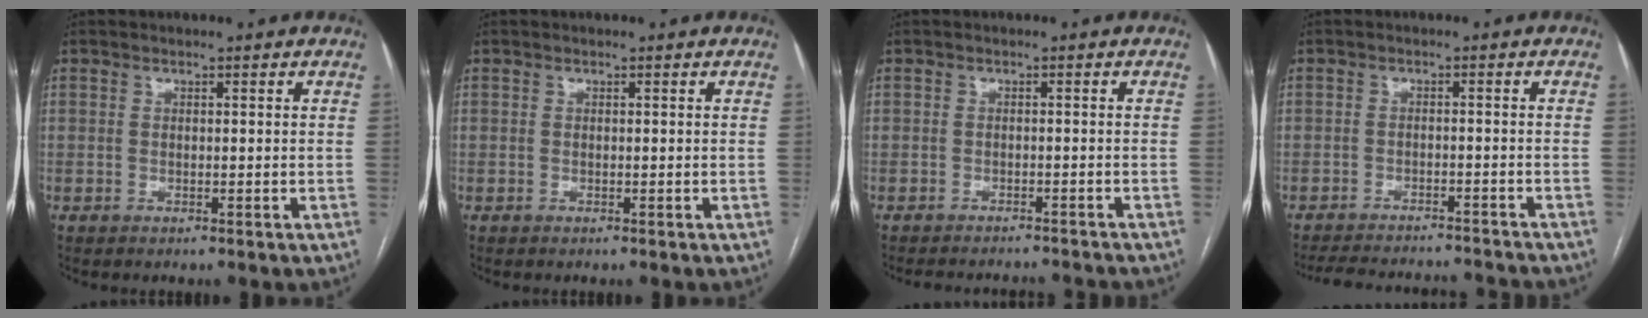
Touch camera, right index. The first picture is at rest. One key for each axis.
{"total": 0.0}
{"total": 8.2, "fx": -7.8, "fy": 2.1, "fz": 1.5, "tx": -0.018, "ty": 0.005, "tz": -0.091}
{"total": 13.6, "fx": -12.7, "fy": 3.1, "fz": 3.6, "tx": -0.070, "ty": 0.005, "tz": -0.163}